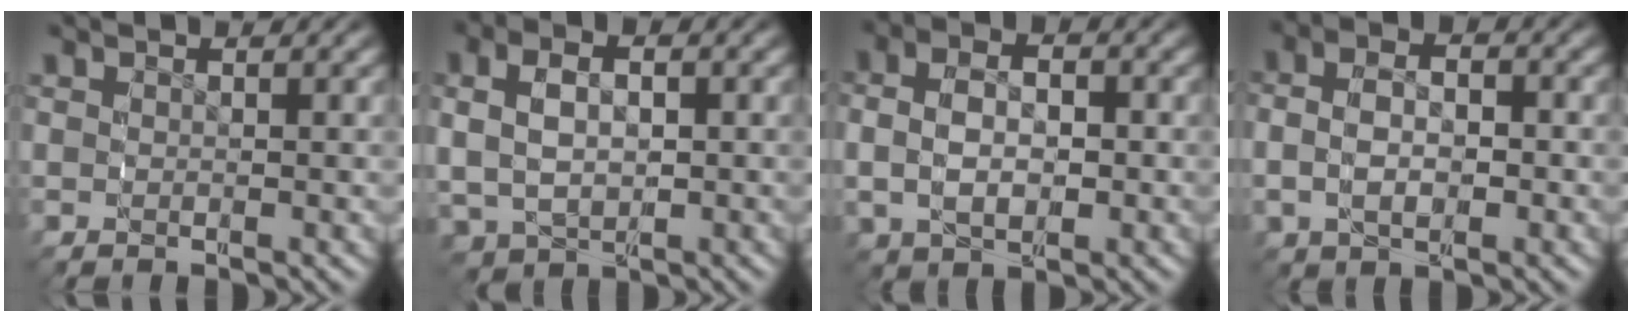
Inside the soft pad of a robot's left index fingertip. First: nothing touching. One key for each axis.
{"total": 5.4, "fx": 0.2, "fy": 4.2, "fz": 3.4, "tx": -0.085, "ty": -0.015, "tz": 0.019}
{"total": 4.9, "fx": 0.0, "fy": 3.5, "fz": 3.4, "tx": -0.073, "ty": -0.002, "tz": 0.005}
{"total": 4.3, "fx": -0.2, "fy": 3.1, "fz": 3.1, "tx": -0.068, "ty": -0.001, "tz": -0.002}